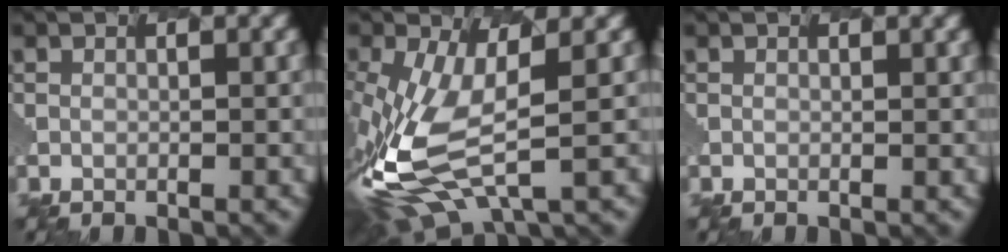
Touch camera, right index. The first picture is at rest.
{"total": 8.5, "force": [-2.3, 3.7, 7.3], "torque": [-0.197, -0.014, -0.039]}
{"total": 0.5, "force": [0.0, -0.3, -0.4], "torque": [-0.003, 0.001, 0.001]}